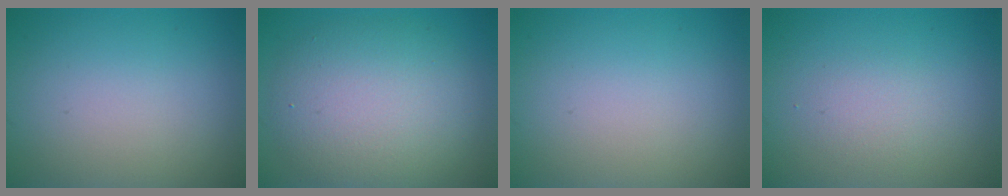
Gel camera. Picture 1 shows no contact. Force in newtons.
{"total": 7.4, "press": 7.4, "slide": 0.6}
{"total": 0.0}
{"total": 1.5, "press": 1.5, "slide": 0.0}